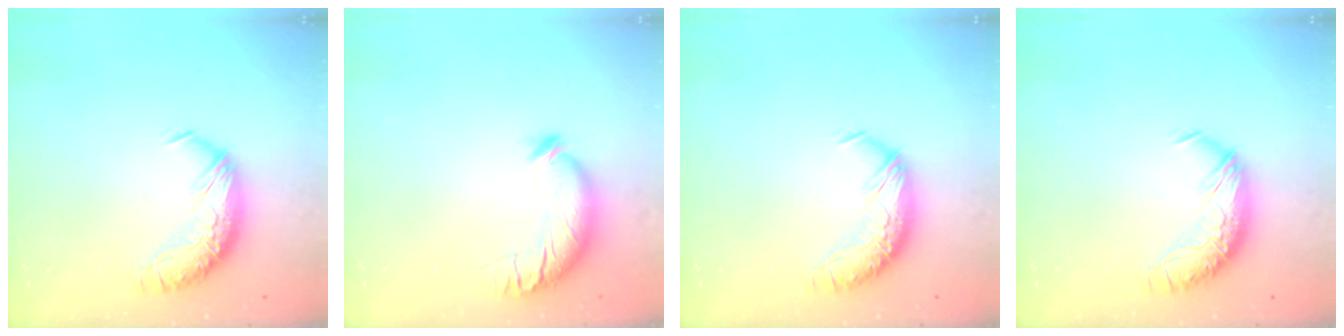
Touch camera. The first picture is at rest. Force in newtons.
{"total": 4.4, "press": 4.2, "slide": 1.3}
{"total": 0.0}
{"total": 0.0}